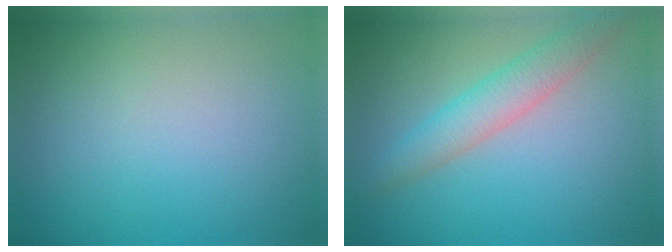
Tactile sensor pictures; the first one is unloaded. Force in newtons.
{"total": 3.5, "press": 3.5, "slide": 0.3}